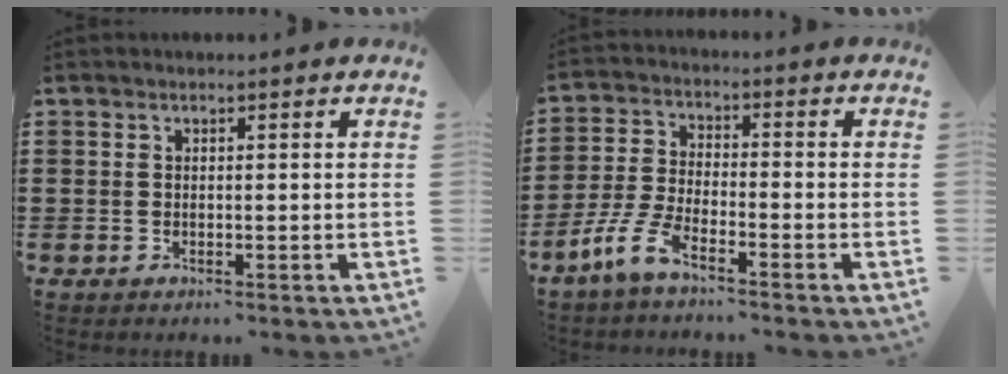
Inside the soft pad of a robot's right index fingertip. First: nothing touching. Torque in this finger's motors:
{"motor_torque": [1.01, 1.13, 0.21, 0.19]}